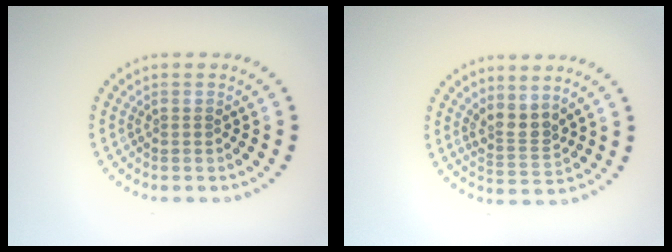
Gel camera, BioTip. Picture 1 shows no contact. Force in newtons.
{"total": 2.5, "press": 2.0, "slide": 1.6}